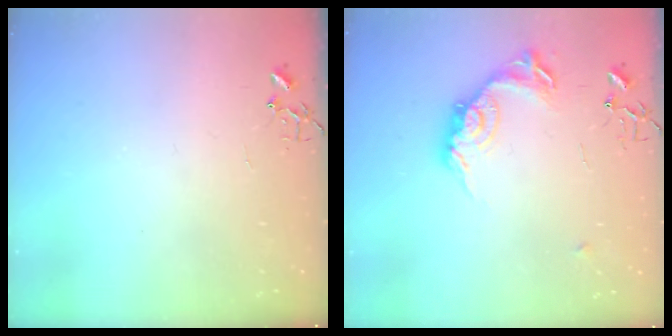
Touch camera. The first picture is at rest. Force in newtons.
{"total": 15.0, "press": 15.0, "slide": 0.7}